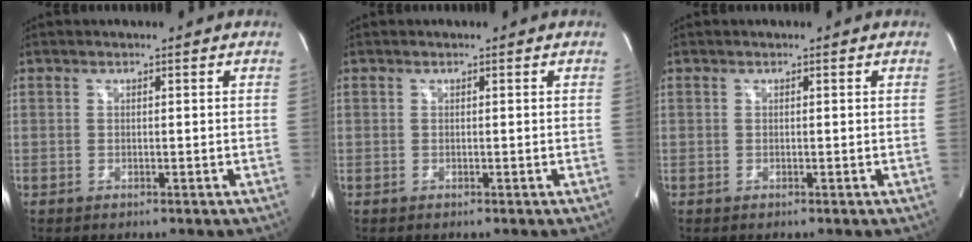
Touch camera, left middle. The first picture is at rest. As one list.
[{"total": 0.0}, {"total": 0.0}]